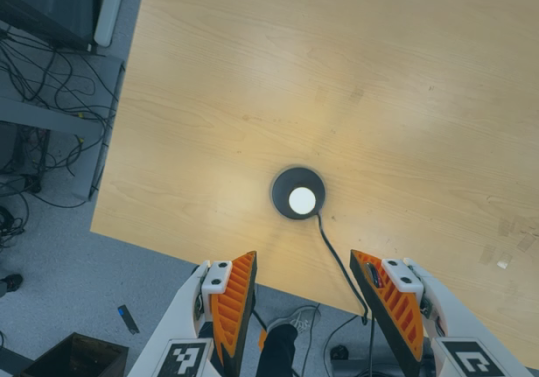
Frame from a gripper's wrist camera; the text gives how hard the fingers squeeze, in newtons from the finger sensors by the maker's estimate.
{"total": 0.0}